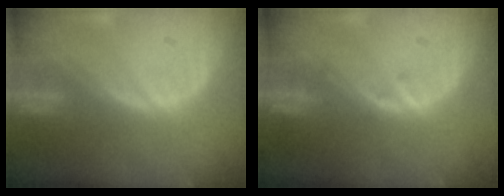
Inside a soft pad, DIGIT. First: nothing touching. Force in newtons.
{"total": 0.8, "press": 0.8, "slide": 0.1}